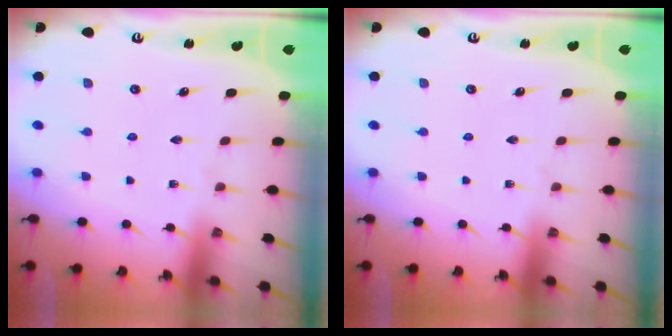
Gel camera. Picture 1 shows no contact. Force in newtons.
{"total": 0.0}